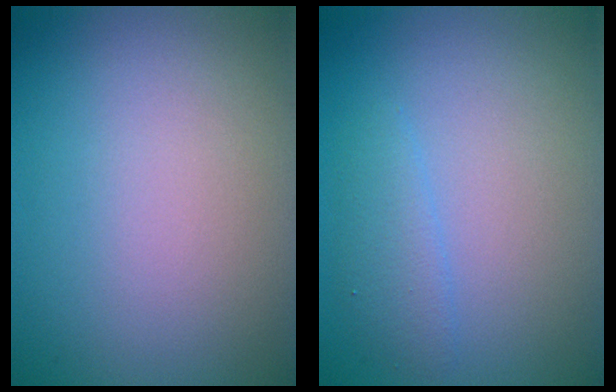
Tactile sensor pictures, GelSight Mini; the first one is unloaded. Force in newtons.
{"total": 1.6, "press": 1.6, "slide": 0.1}